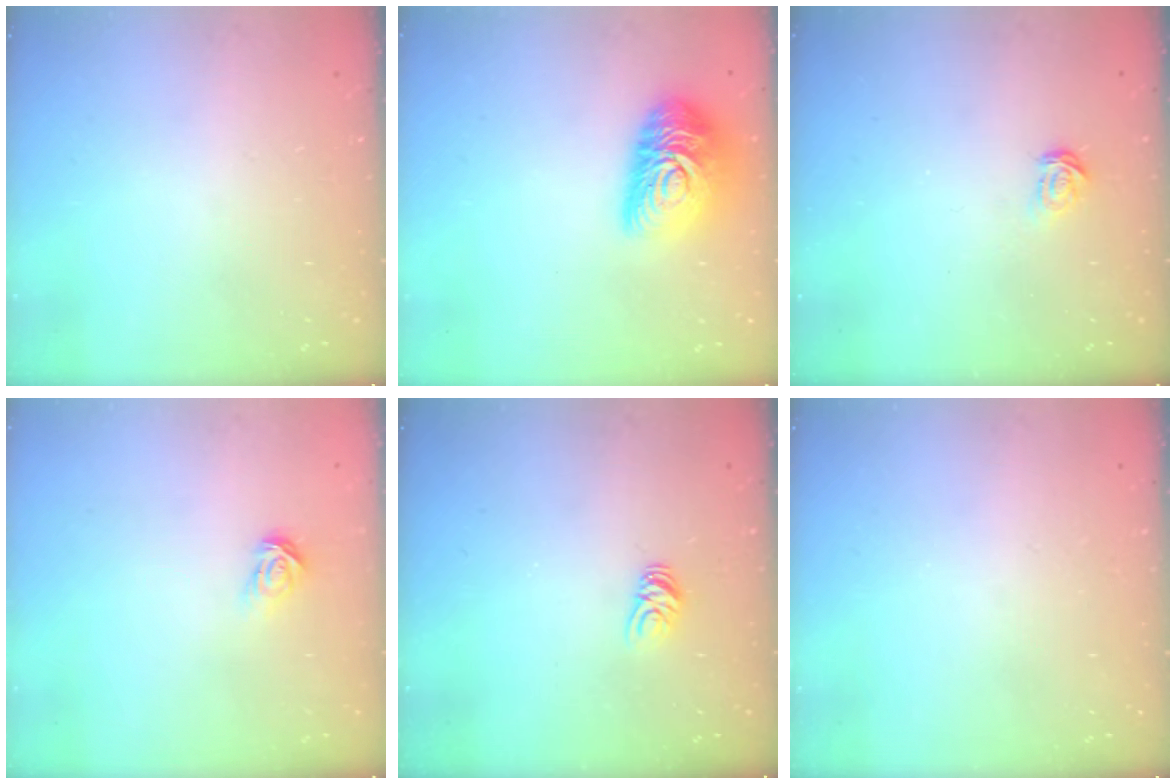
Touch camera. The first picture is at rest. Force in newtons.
{"total": 15.0, "press": 15.0, "slide": 1.0}
{"total": 2.3, "press": 2.3, "slide": 0.3}
{"total": 3.9, "press": 3.9, "slide": 0.1}
{"total": 4.8, "press": 4.8, "slide": 0.4}
{"total": 0.0}